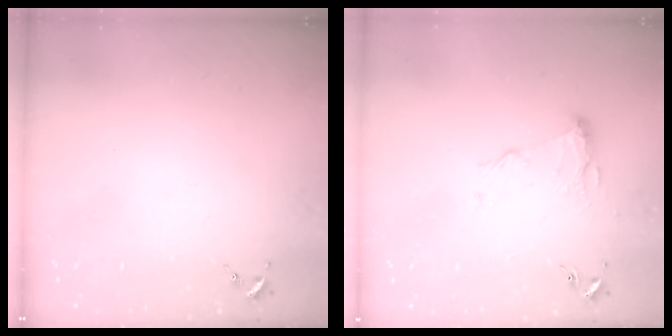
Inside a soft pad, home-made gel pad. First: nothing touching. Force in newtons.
{"total": 10.0, "press": 10.0, "slide": 0.3}